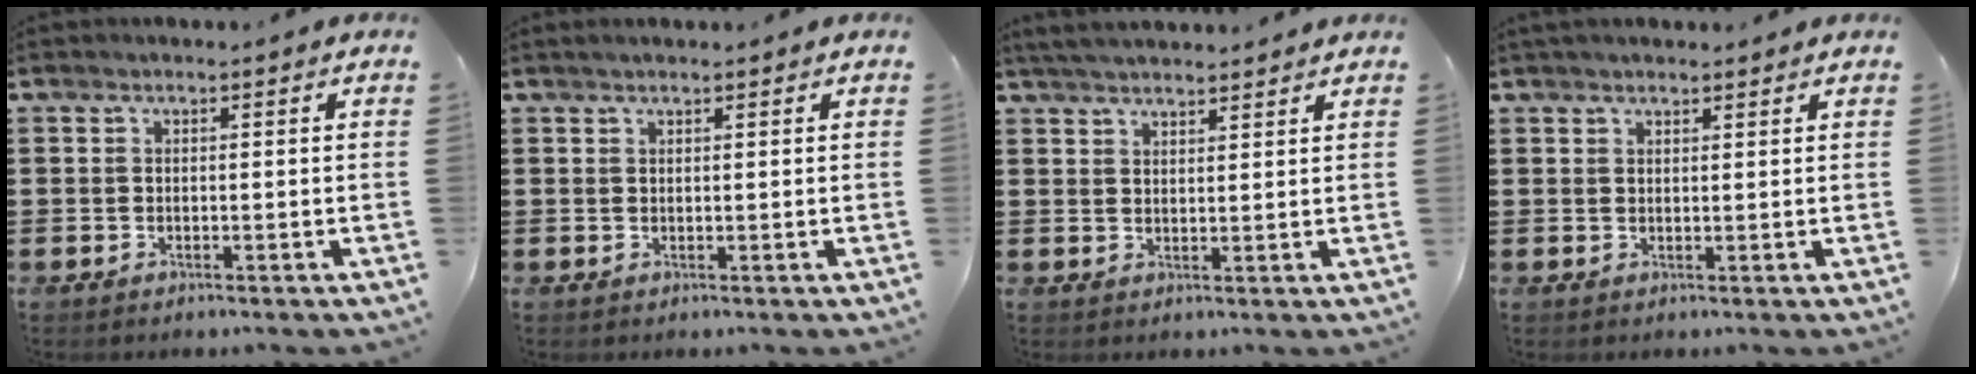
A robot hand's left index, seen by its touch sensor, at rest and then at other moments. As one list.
[{"total": 0.8, "force": [0.6, 0.1, 0.4], "torque": [-0.009, 0.001, 0.011]}, {"total": 3.6, "force": [3.5, 0.2, 0.8], "torque": [-0.026, -0.004, 0.066]}, {"total": 1.6, "force": [1.5, 0.3, 0.4], "torque": [-0.010, 0.002, 0.029]}]